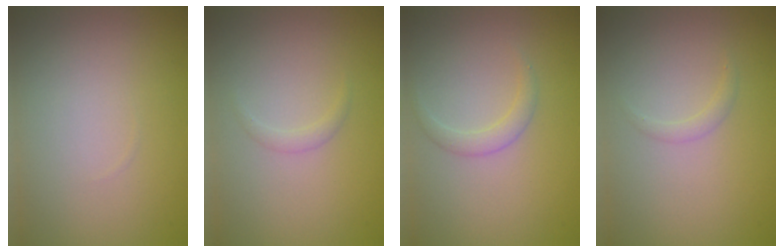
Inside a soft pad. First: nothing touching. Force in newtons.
{"total": 0.8, "press": 0.8, "slide": 0.0}
{"total": 1.4, "press": 1.4, "slide": 0.0}
{"total": 0.8, "press": 0.8, "slide": 0.1}